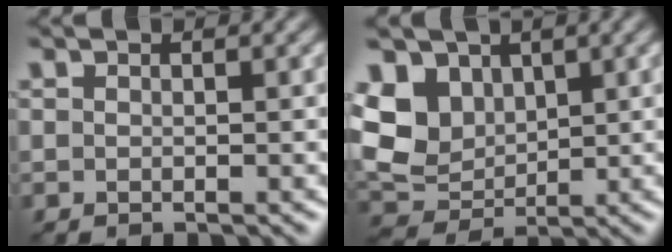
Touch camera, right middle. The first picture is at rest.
{"total": 6.7, "force": [1.7, 5.3, 3.8], "torque": [-0.093, 0.002, 0.020]}